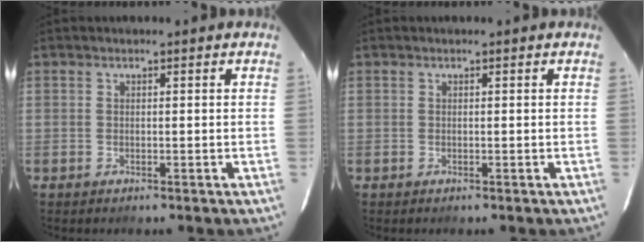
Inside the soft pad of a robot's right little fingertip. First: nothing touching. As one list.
[{"total": 0.0}]